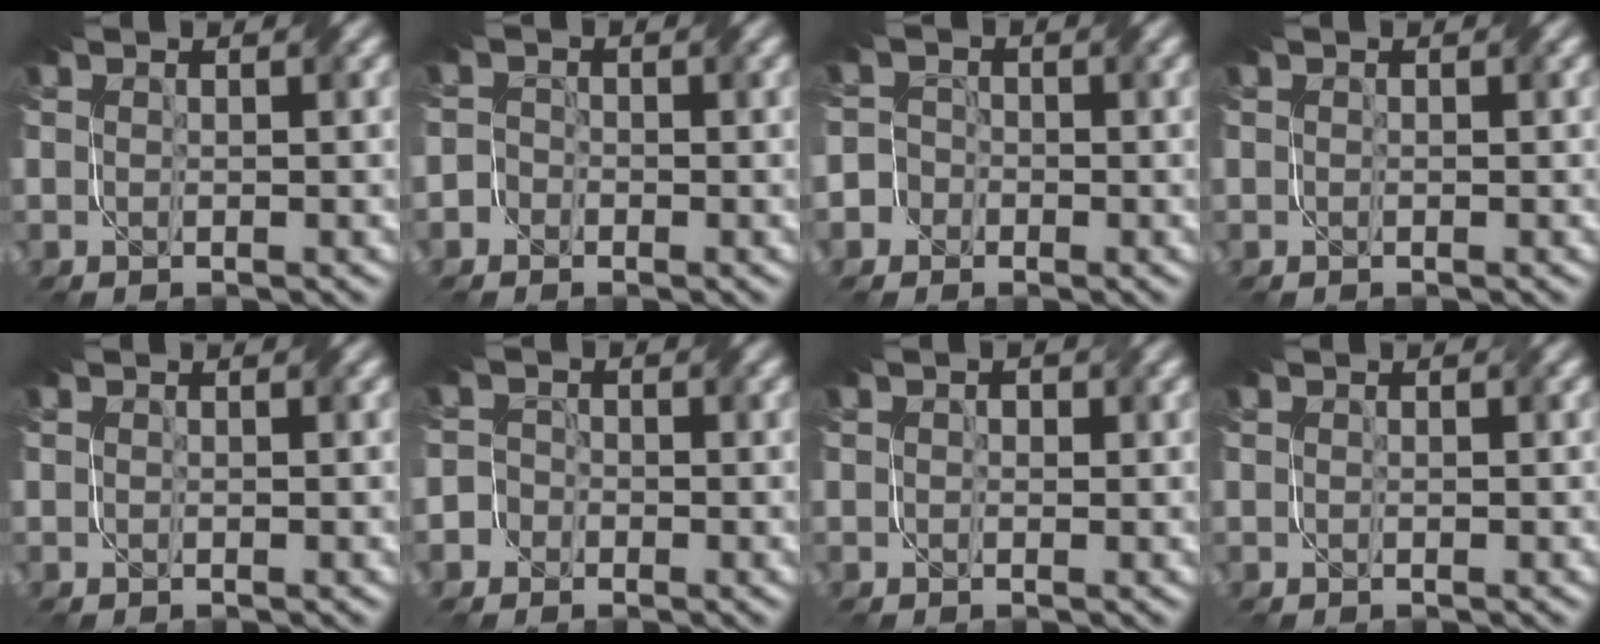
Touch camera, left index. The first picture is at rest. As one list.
[{"total": 1.5, "force": [-0.7, 1.3, 0.1], "torque": [0.010, 0.005, -0.019]}, {"total": 2.9, "force": [-1.4, 2.6, 0.2], "torque": [0.017, 0.011, -0.032]}, {"total": 0.0}, {"total": 0.0}, {"total": 2.2, "force": [-0.9, 2.0, 0.2], "torque": [0.012, 0.011, -0.025]}, {"total": 0.8, "force": [0.3, 0.6, 0.5], "torque": [-0.009, 0.000, 0.001]}, {"total": 0.0}]